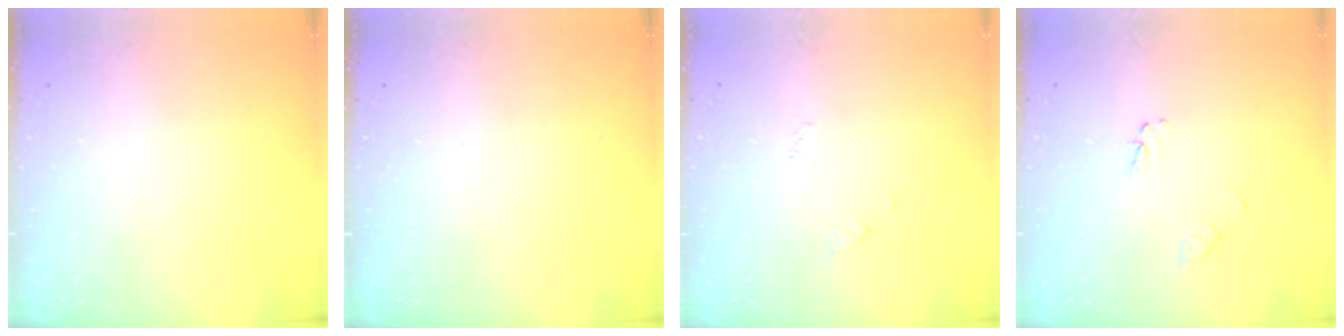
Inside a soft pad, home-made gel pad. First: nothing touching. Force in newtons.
{"total": 0.0}
{"total": 1.7, "press": 1.6, "slide": 0.3}
{"total": 3.5, "press": 3.5, "slide": 0.4}